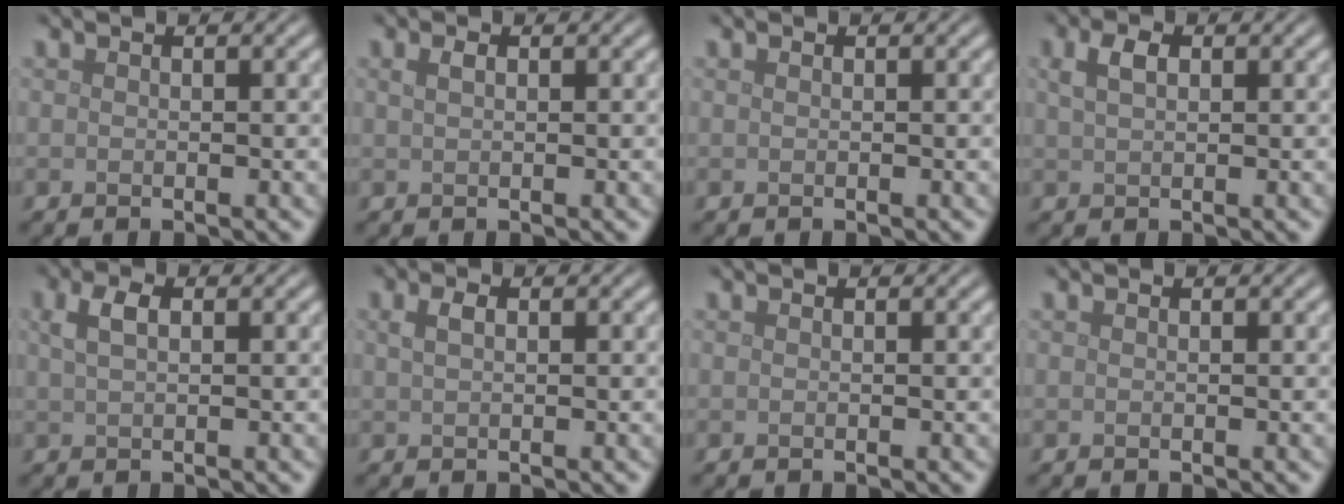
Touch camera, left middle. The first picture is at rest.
{"total": 0.8, "force": [0.4, 0.4, 0.6], "torque": [-0.015, 0.002, 0.009]}
{"total": 0.0}
{"total": 2.1, "force": [0.9, 1.1, 1.5], "torque": [-0.034, 0.005, 0.018]}
{"total": 2.2, "force": [0.9, 1.0, 1.7], "torque": [-0.039, 0.006, 0.016]}
{"total": 1.2, "force": [0.5, 0.6, 1.0], "torque": [-0.023, 0.004, 0.010]}
{"total": 0.0}
{"total": 0.0}